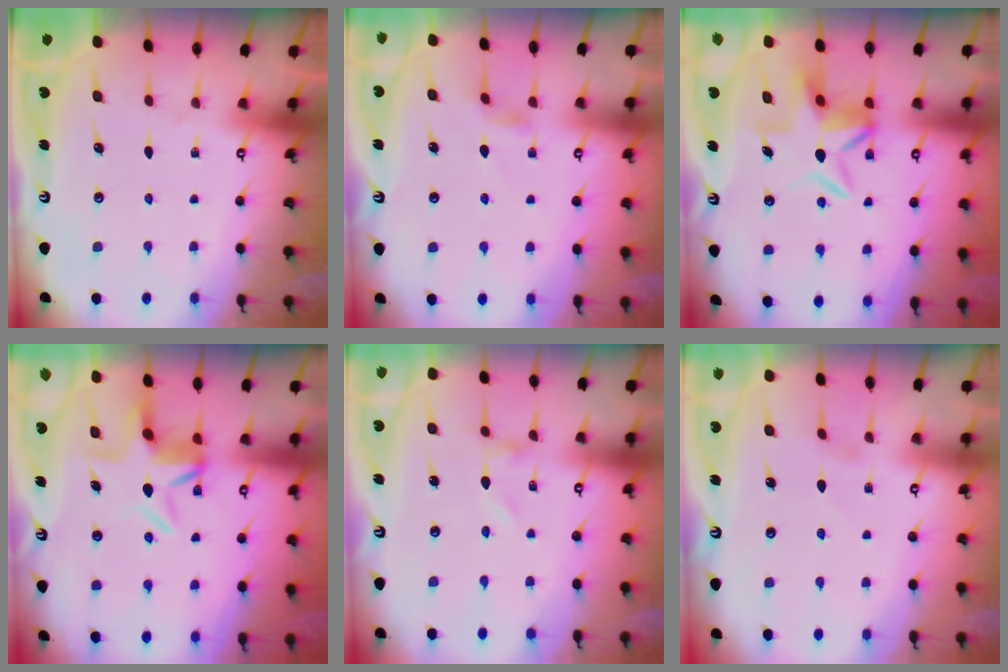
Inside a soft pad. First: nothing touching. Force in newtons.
{"total": 2.3, "press": 2.3, "slide": 0.4}
{"total": 5.9, "press": 5.8, "slide": 0.8}
{"total": 7.8, "press": 7.5, "slide": 2.0}
{"total": 0.0}
{"total": 0.0}